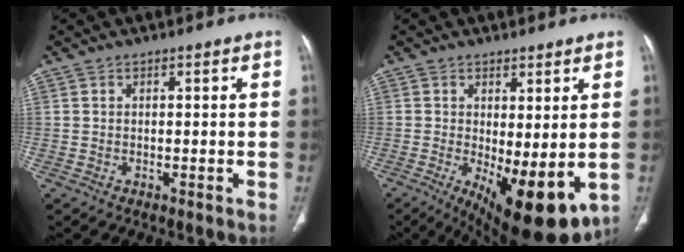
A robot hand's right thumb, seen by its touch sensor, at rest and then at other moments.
{"total": 13.4, "force": [-2.7, 5.1, 12.0], "torque": [-0.175, -0.025, -0.020]}